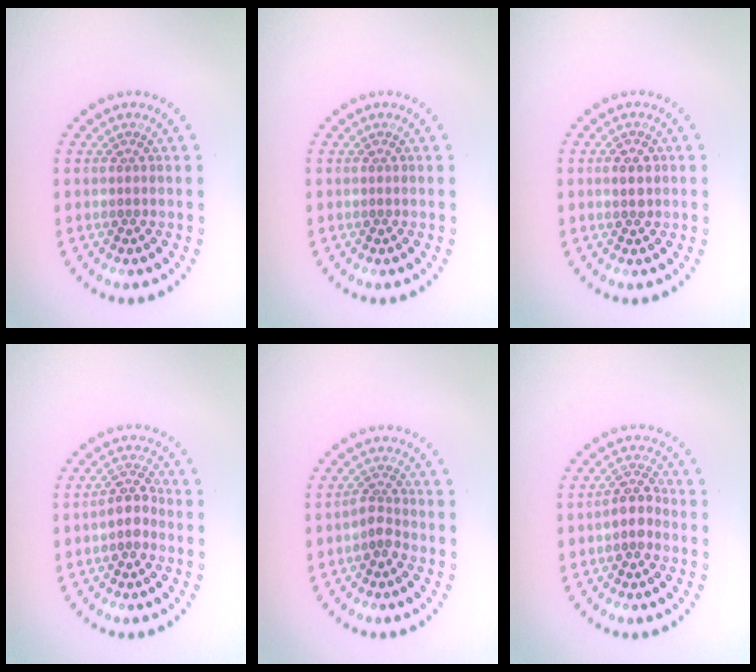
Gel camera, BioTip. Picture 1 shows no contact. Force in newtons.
{"total": 0.0}
{"total": 1.5, "press": 1.4, "slide": 0.2}
{"total": 2.3, "press": 2.0, "slide": 1.2}
{"total": 1.8, "press": 1.3, "slide": 1.3}
{"total": 2.4, "press": 2.0, "slide": 1.3}